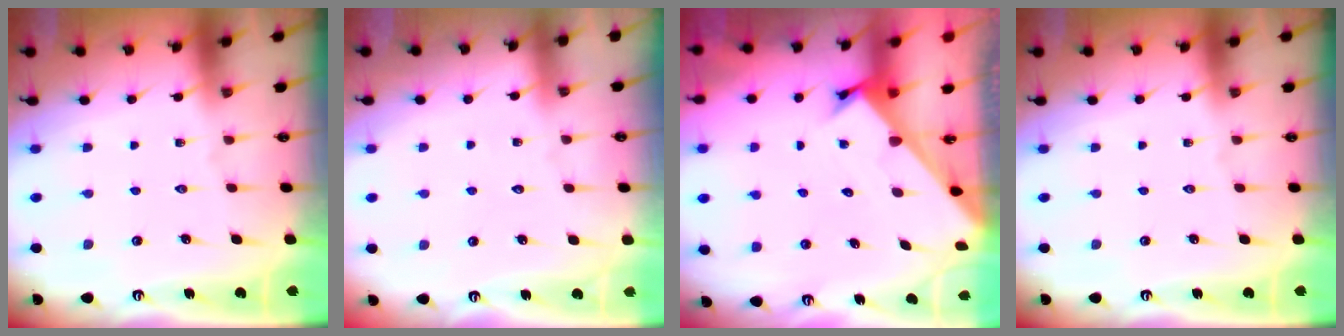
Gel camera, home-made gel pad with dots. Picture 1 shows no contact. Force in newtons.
{"total": 2.4, "press": 2.4, "slide": 0.3}
{"total": 2.4, "press": 2.3, "slide": 0.3}
{"total": 0.0}